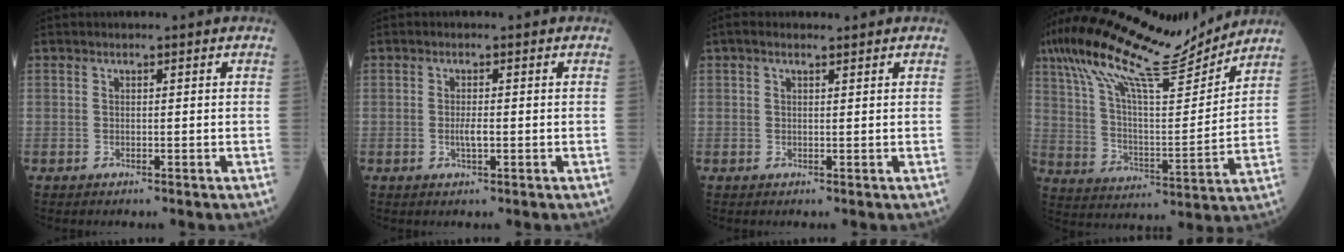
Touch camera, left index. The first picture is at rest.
{"total": 1.8, "force": [-0.9, 0.3, 1.5], "torque": [-0.032, -0.006, -0.017]}
{"total": 1.2, "force": [0.6, 0.5, 0.9], "torque": [-0.023, 0.012, 0.009]}
{"total": 20.2, "force": [17.0, 2.7, 10.6], "torque": [-0.208, 0.019, 0.284]}